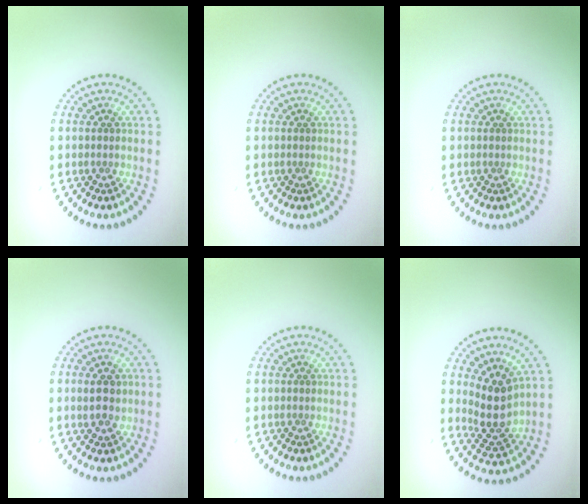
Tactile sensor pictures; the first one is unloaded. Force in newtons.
{"total": 0.0}
{"total": 0.0}
{"total": 2.1, "press": 2.1, "slide": 0.5}
{"total": 0.0}
{"total": 3.8, "press": 2.9, "slide": 2.5}